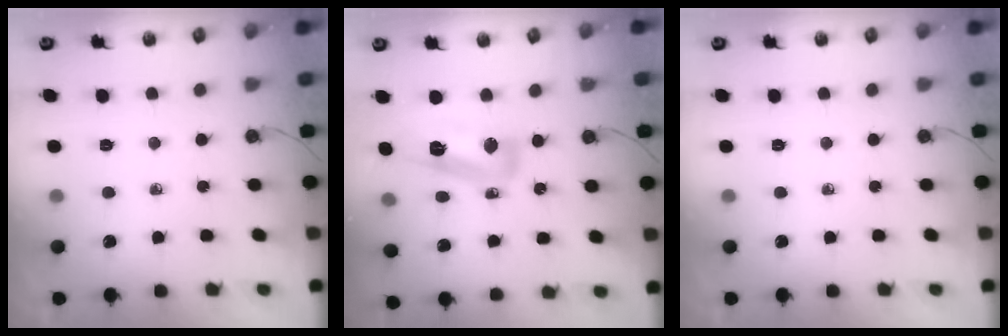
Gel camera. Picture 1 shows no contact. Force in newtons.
{"total": 11.9, "press": 11.8, "slide": 1.1}
{"total": 0.0}